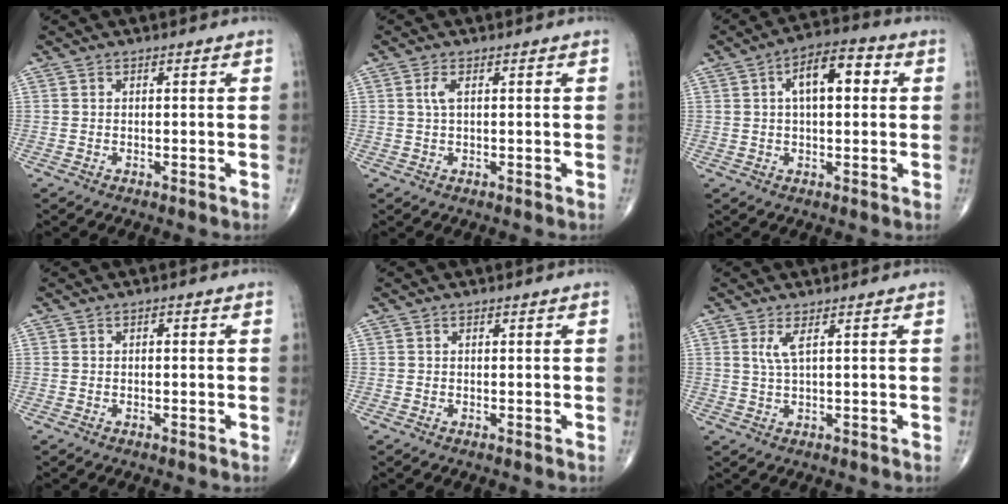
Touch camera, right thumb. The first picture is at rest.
{"total": 1.8, "force": [0.5, 0.6, 1.7], "torque": [-0.045, 0.005, 0.014]}
{"total": 9.7, "force": [2.2, 4.5, 8.2], "torque": [-0.118, 0.020, 0.027]}
{"total": 0.9, "force": [0.2, 0.4, 0.8], "torque": [-0.013, 0.002, 0.003]}
{"total": 0.0}
{"total": 2.5, "force": [1.1, 0.3, 2.3], "torque": [-0.057, -0.006, 0.027]}